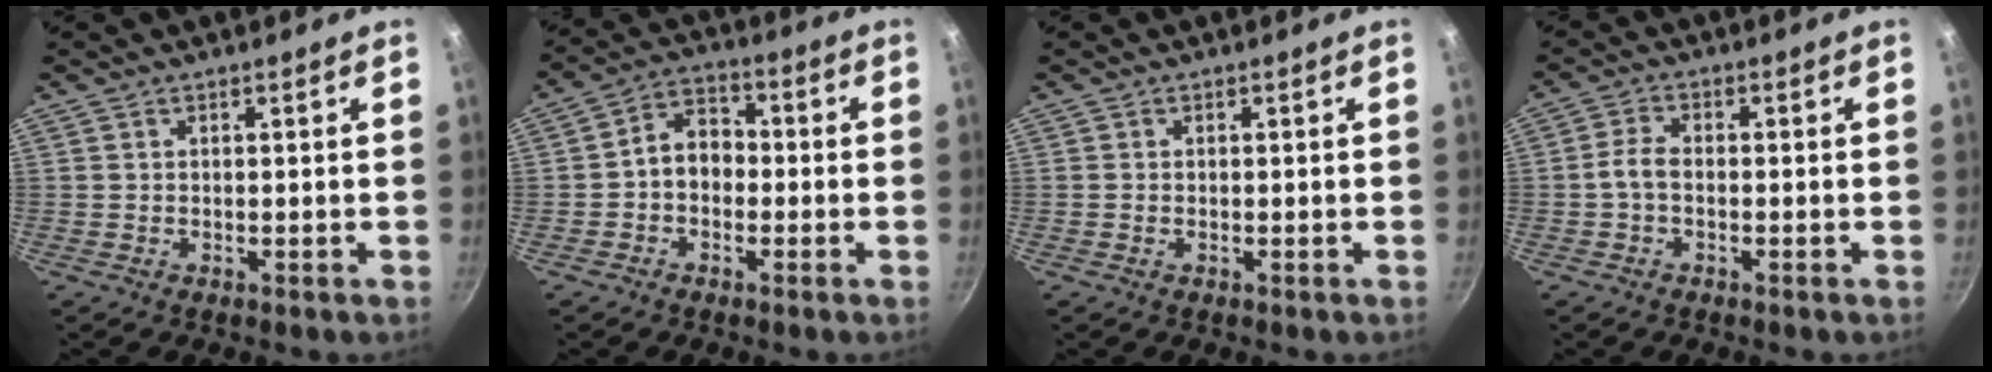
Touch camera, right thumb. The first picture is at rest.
{"total": 6.7, "force": [-1.1, 5.1, 4.2], "torque": [-0.036, 0.028, -0.033]}
{"total": 0.0}
{"total": 3.3, "force": [-0.9, 1.6, 2.7], "torque": [-0.065, 0.017, -0.026]}